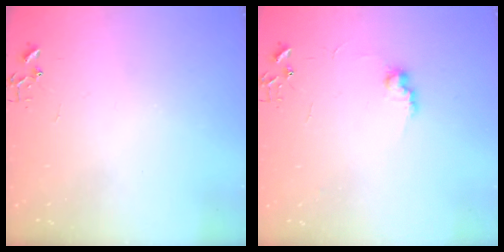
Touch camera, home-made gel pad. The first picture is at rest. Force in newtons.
{"total": 7.5, "press": 7.4, "slide": 0.3}